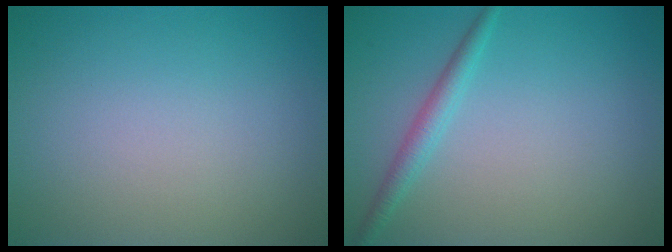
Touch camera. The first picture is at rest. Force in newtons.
{"total": 1.8, "press": 1.8, "slide": 0.0}